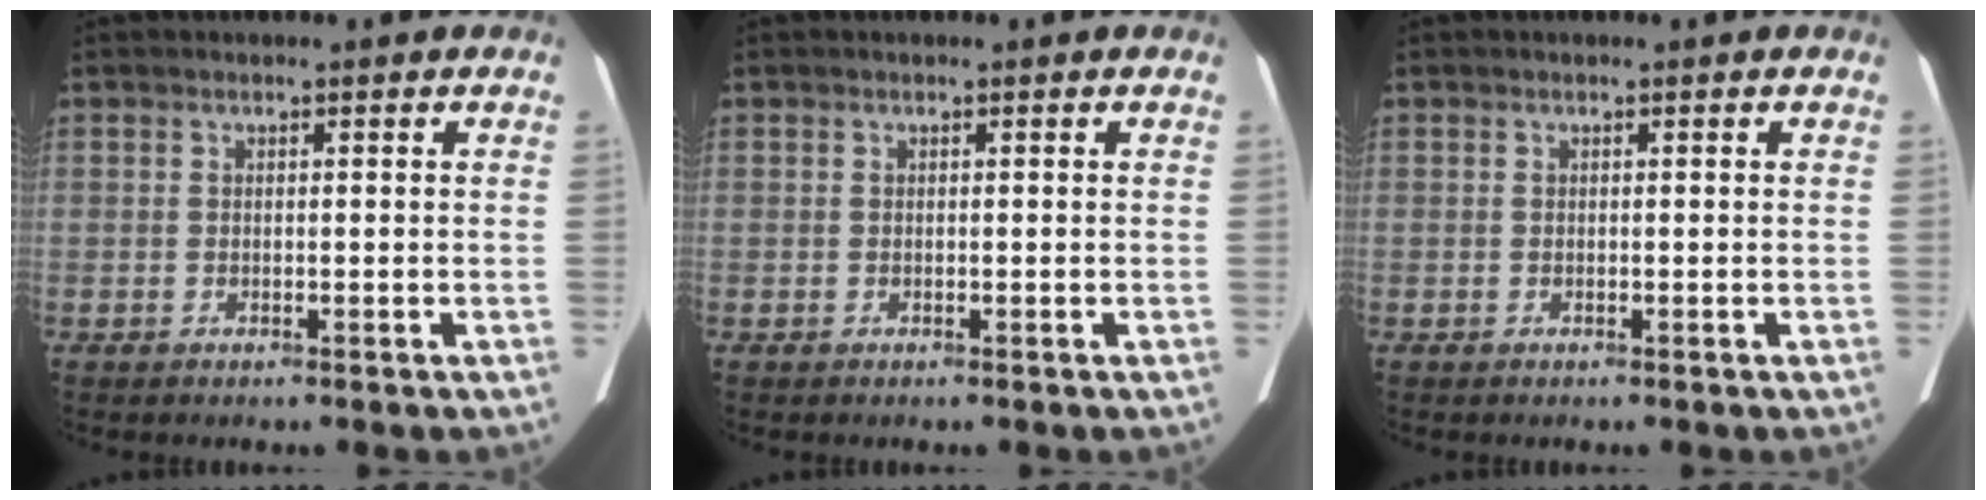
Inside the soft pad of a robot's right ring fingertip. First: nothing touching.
{"total": 0.0}
{"total": 0.0}